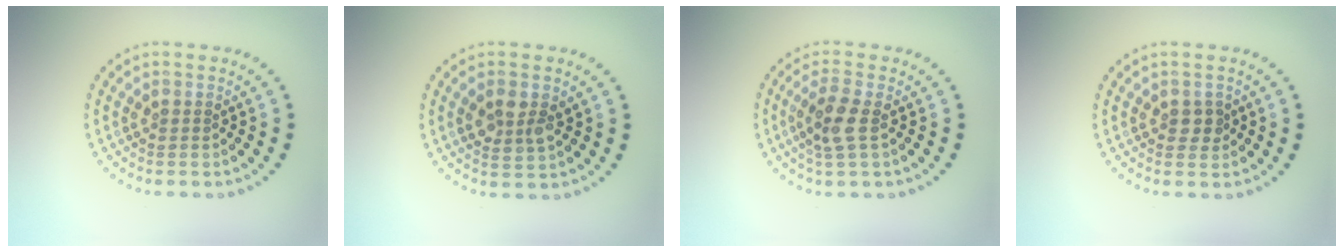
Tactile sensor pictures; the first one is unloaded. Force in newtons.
{"total": 2.4, "press": 2.4, "slide": 0.4}
{"total": 2.7, "press": 2.4, "slide": 1.1}
{"total": 1.4, "press": 1.4, "slide": 0.1}